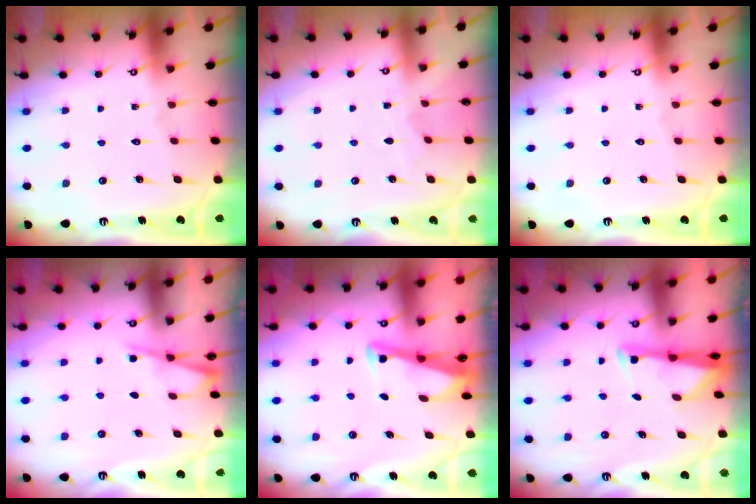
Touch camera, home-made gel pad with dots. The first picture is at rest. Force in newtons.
{"total": 2.6, "press": 2.6, "slide": 0.4}
{"total": 0.0}
{"total": 2.7, "press": 2.7, "slide": 0.3}
{"total": 3.5, "press": 3.5, "slide": 0.4}
{"total": 2.9, "press": 2.9, "slide": 0.4}